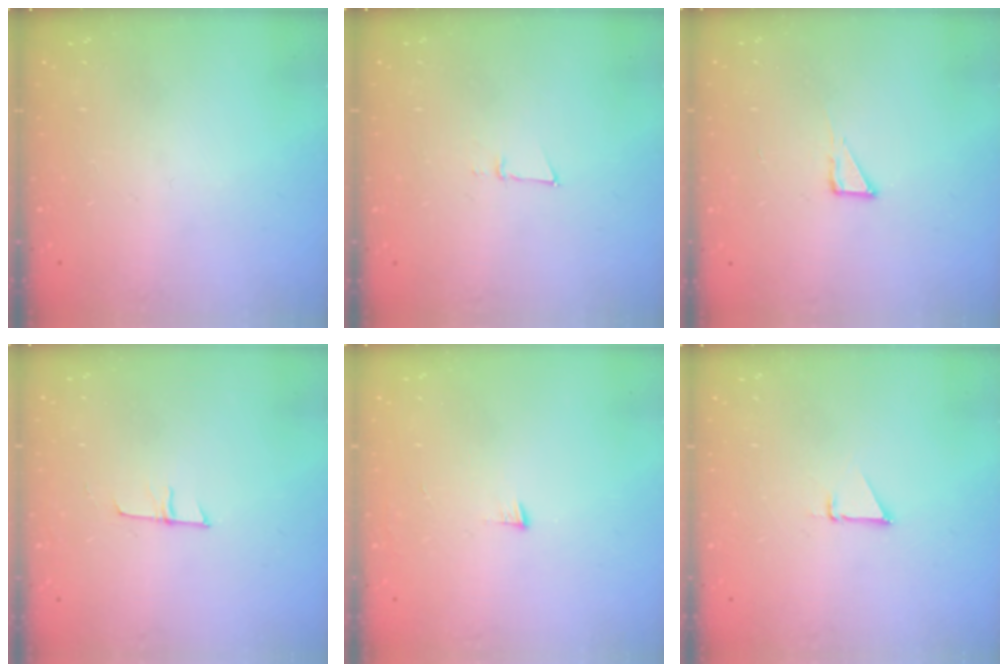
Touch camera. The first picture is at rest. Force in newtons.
{"total": 3.8, "press": 3.7, "slide": 1.0}
{"total": 3.6, "press": 3.6, "slide": 0.3}
{"total": 5.5, "press": 5.5, "slide": 0.3}
{"total": 3.2, "press": 3.2, "slide": 0.4}
{"total": 1.5, "press": 1.5, "slide": 0.0}